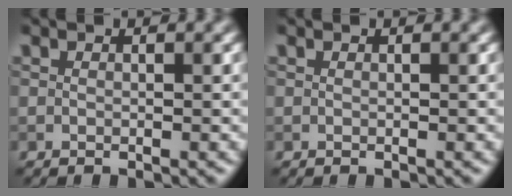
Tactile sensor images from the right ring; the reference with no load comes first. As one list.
[{"total": 0.0}]